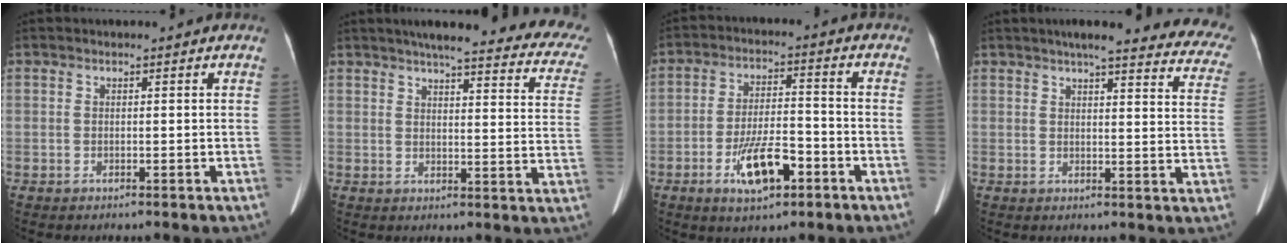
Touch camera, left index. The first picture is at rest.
{"total": 25.4, "force": [22.0, 3.4, 12.2], "torque": [-0.152, -0.036, 0.241]}
{"total": 8.9, "force": [-4.3, 2.9, 7.2], "torque": [-0.140, 0.001, -0.072]}
{"total": 23.4, "force": [20.6, 3.2, 10.5], "torque": [-0.122, -0.041, 0.220]}